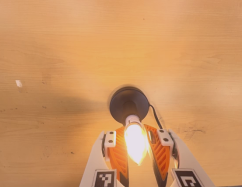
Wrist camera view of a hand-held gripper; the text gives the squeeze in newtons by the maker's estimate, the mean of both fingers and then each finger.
{"total": 13.5, "left": 12.9, "right": 14.2}